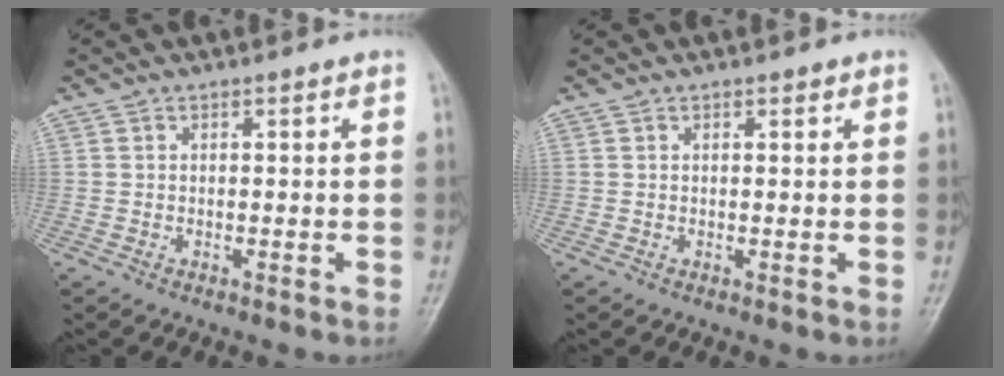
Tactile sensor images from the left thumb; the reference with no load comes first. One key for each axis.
{"total": 0.8, "fx": 0.5, "fy": 0.4, "fz": 0.5, "tx": -0.003, "ty": -0.002, "tz": 0.005}